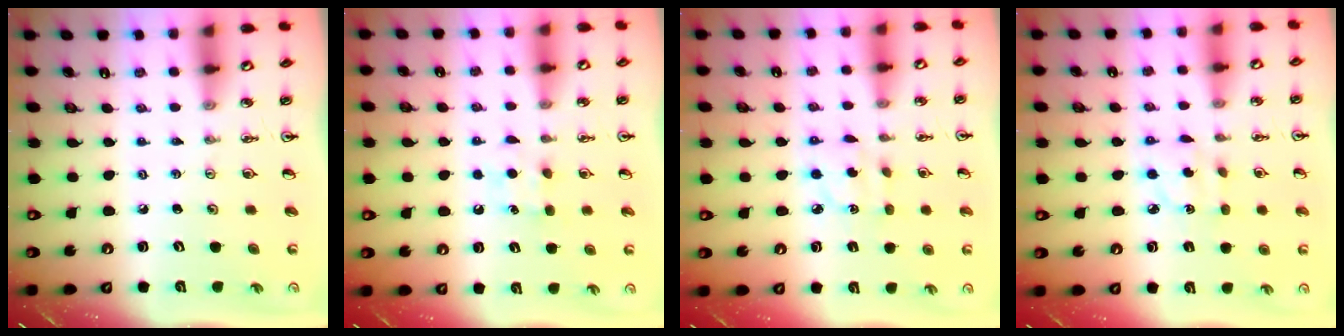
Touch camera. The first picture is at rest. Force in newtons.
{"total": 5.6, "press": 5.5, "slide": 0.7}
{"total": 4.2, "press": 4.2, "slide": 0.3}
{"total": 4.2, "press": 4.2, "slide": 0.3}